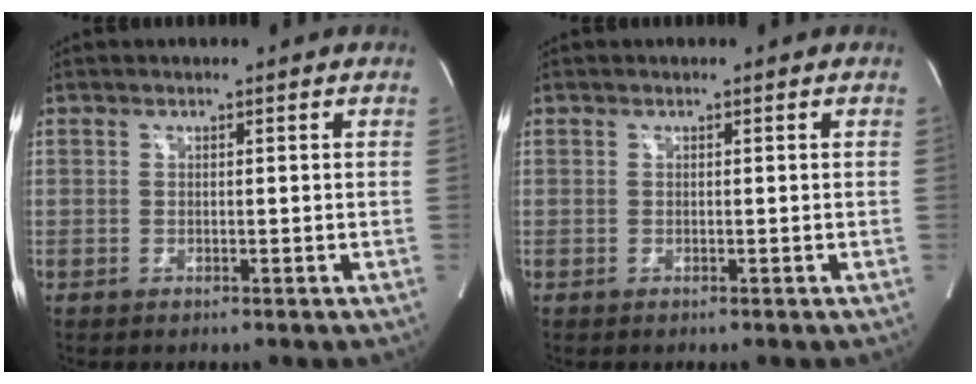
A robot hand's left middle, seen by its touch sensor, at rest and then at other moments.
{"total": 0.0}